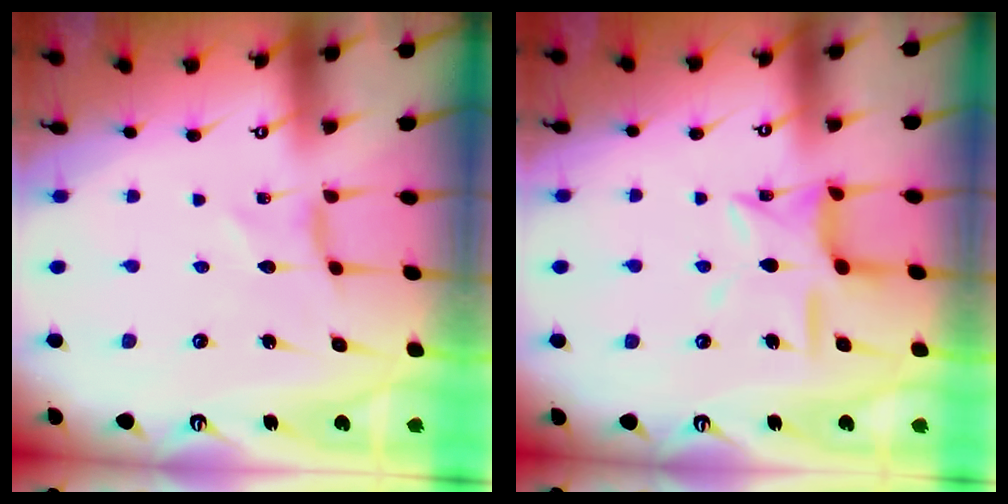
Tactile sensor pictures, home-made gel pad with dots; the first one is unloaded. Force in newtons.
{"total": 12.3, "press": 12.3, "slide": 0.9}